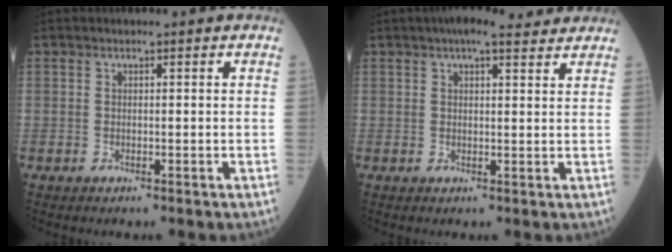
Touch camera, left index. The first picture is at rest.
{"total": 6.3, "force": [5.2, 1.5, 3.3], "torque": [-0.051, 0.029, 0.071]}